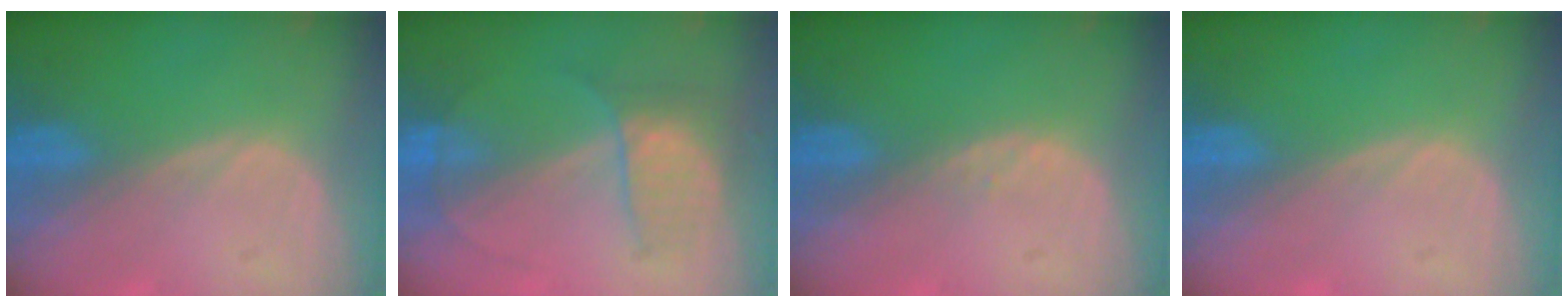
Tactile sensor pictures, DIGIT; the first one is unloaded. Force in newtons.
{"total": 5.8, "press": 5.5, "slide": 2.1}
{"total": 0.7, "press": 0.6, "slide": 0.2}
{"total": 0.0}